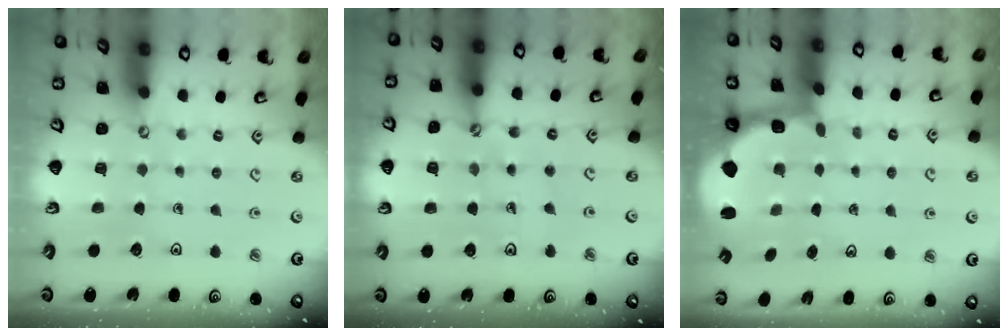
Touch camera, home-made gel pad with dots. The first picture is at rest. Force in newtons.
{"total": 2.5, "press": 2.2, "slide": 1.3}
{"total": 2.4, "press": 1.1, "slide": 2.2}